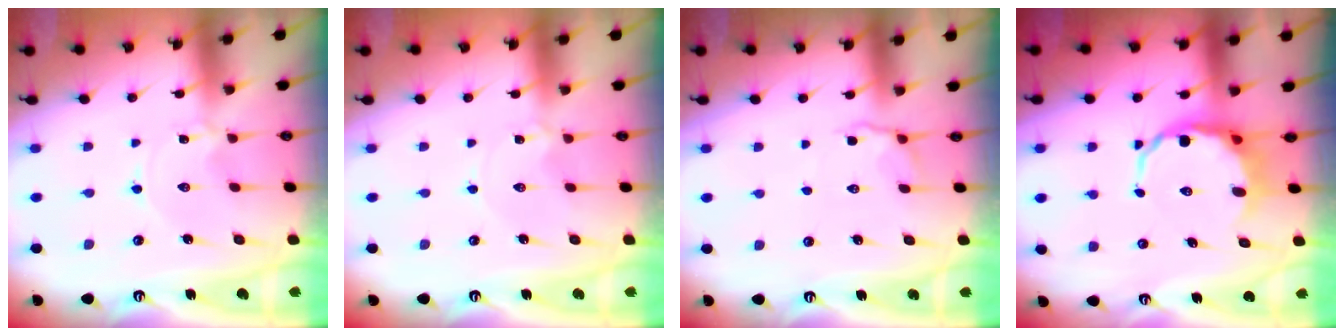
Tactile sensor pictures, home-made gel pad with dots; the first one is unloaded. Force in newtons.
{"total": 0.0}
{"total": 4.8, "press": 4.4, "slide": 2.1}
{"total": 8.6, "press": 8.3, "slide": 2.2}